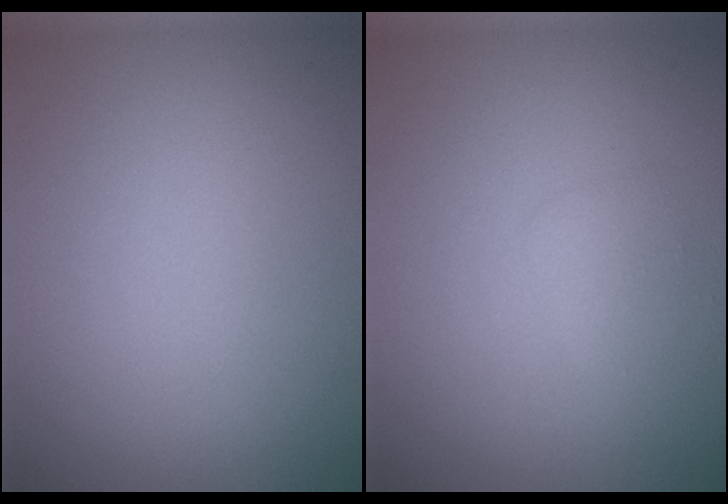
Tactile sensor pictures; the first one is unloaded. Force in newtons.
{"total": 1.1, "press": 1.1, "slide": 0.0}